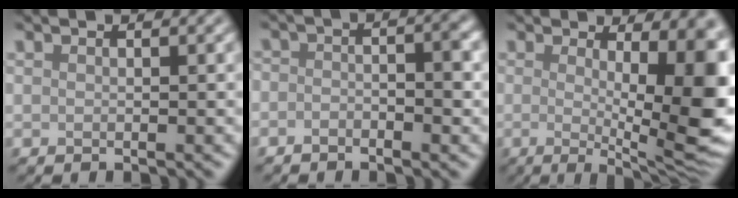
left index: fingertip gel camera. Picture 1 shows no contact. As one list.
[{"total": 3.0, "force": [-1.1, 1.5, 2.4], "torque": [-0.029, 0.005, -0.021]}, {"total": 11.3, "force": [0.0, 2.9, 10.9], "torque": [-0.120, -0.008, -0.003]}]